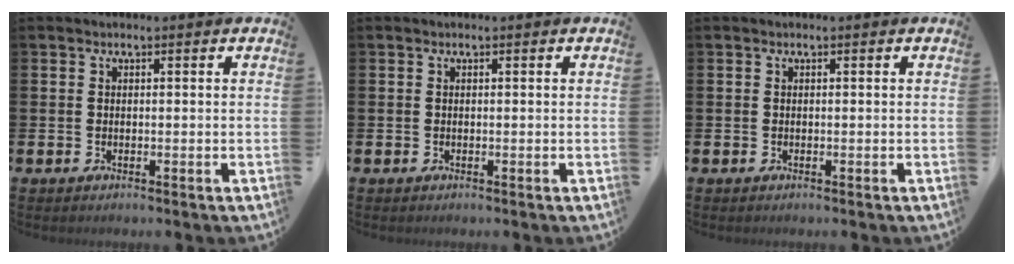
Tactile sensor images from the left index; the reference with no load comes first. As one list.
[{"total": 0.0}, {"total": 0.0}]